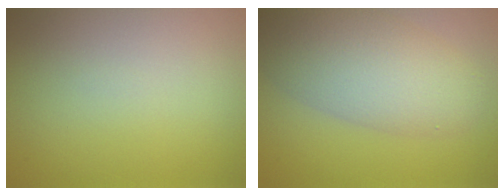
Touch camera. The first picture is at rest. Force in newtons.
{"total": 7.0, "press": 7.0, "slide": 0.4}